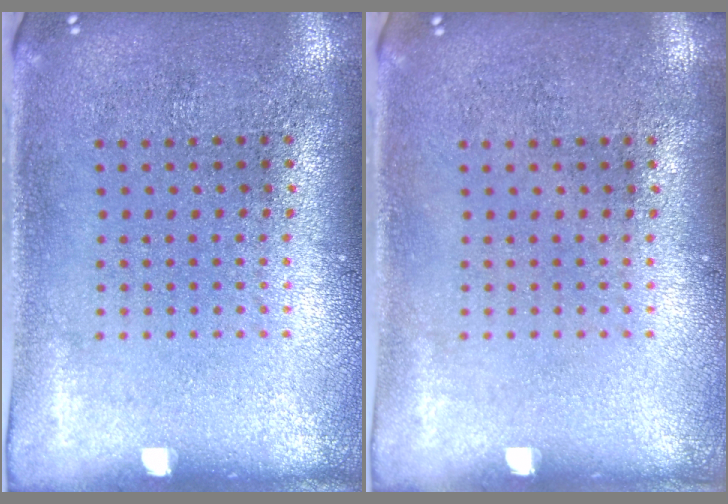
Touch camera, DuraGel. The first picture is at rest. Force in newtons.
{"total": 0.0}